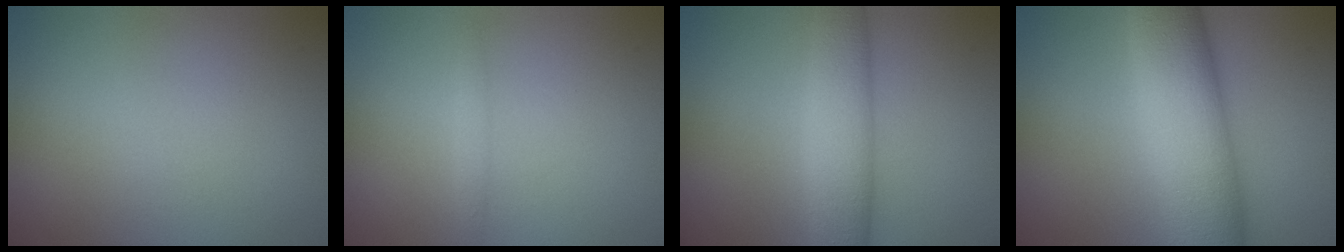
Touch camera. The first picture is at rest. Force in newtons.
{"total": 0.7, "press": 0.7, "slide": 0.1}
{"total": 5.3, "press": 5.3, "slide": 0.2}
{"total": 11.0, "press": 11.0, "slide": 0.1}